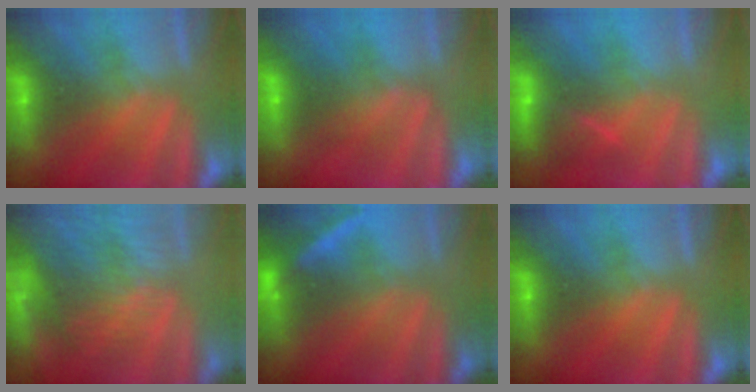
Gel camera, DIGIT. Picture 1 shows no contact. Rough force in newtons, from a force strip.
{"total": 2.6}
{"total": 2.8}
{"total": 8.6}
{"total": 2.2}
{"total": 0.0}